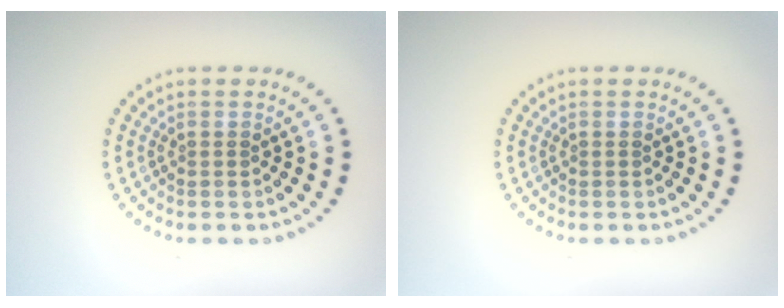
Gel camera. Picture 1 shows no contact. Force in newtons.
{"total": 0.0}